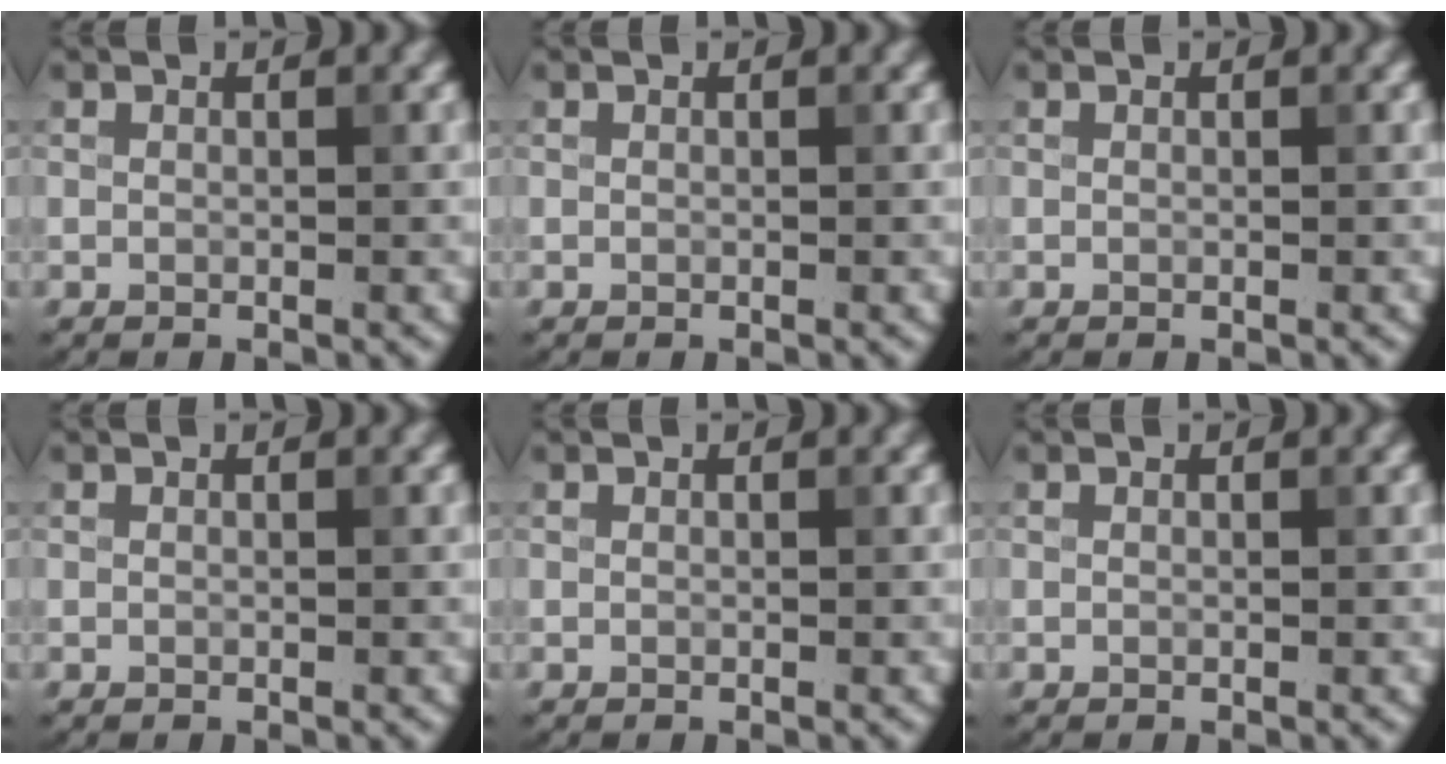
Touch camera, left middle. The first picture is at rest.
{"total": 0.0}
{"total": 0.0}
{"total": 0.0}
{"total": 0.0}
{"total": 0.0}